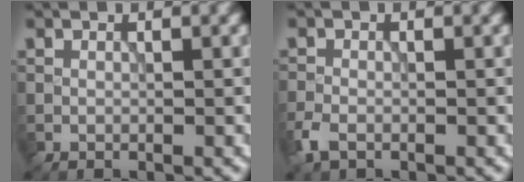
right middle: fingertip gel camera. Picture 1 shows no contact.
{"total": 2.1, "force": [-1.3, 1.1, 1.2], "torque": [-0.033, -0.004, -0.033]}